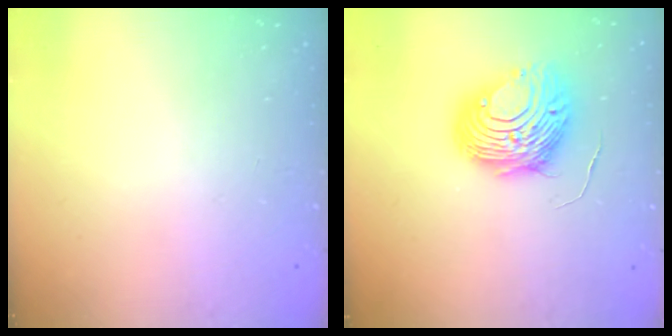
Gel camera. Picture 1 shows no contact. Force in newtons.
{"total": 10.6, "press": 10.6, "slide": 0.9}